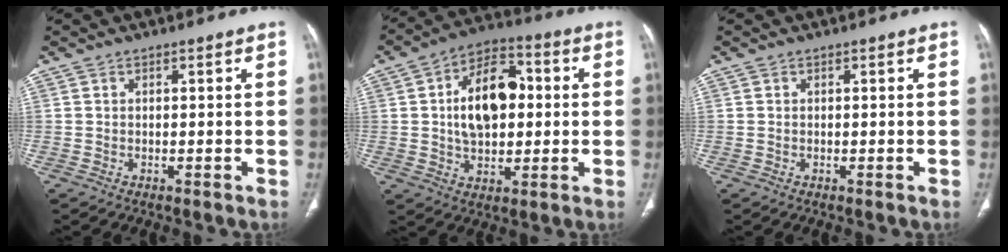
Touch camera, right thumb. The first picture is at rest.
{"total": 15.2, "force": [1.5, 9.6, 11.7], "torque": [-0.161, 0.020, 0.020]}
{"total": 0.0}